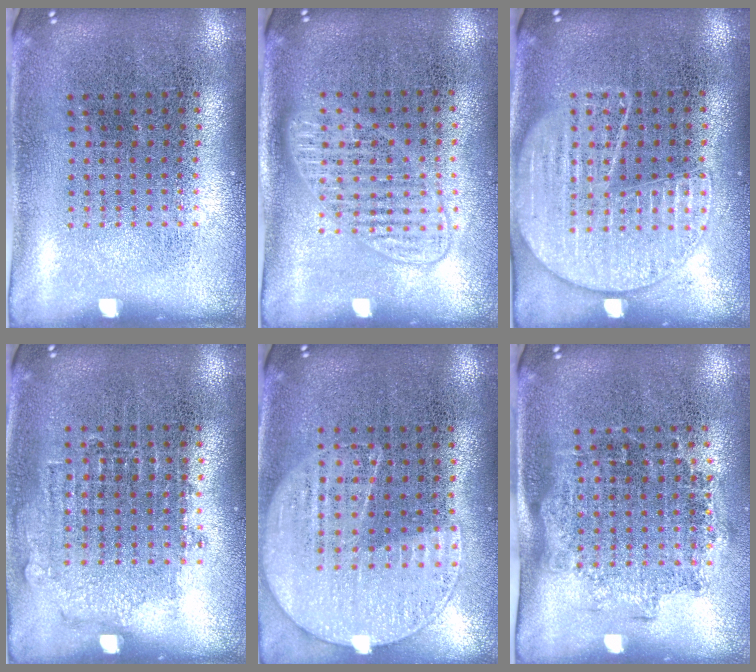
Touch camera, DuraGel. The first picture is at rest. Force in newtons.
{"total": 1.4, "press": 1.3, "slide": 0.4}
{"total": 1.5, "press": 1.5, "slide": 0.1}
{"total": 0.9, "press": 0.8, "slide": 0.4}
{"total": 1.1, "press": 1.0, "slide": 0.4}
{"total": 1.4, "press": 1.1, "slide": 0.8}